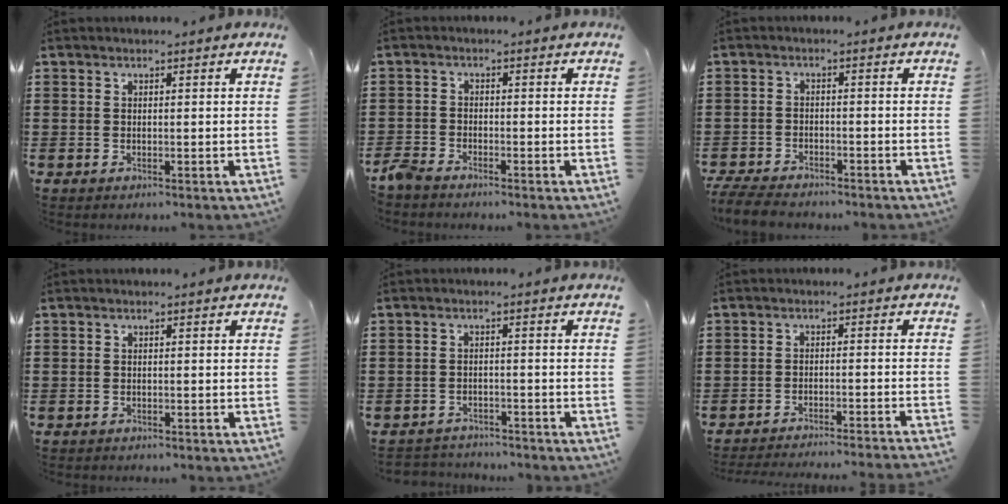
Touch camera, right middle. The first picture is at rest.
{"total": 2.6, "force": [-2.5, 0.4, 0.8], "torque": [-0.037, -0.005, -0.057]}
{"total": 4.5, "force": [-4.3, 0.8, 1.0], "torque": [-0.027, 0.000, -0.089]}
{"total": 0.6, "force": [-0.6, 0.1, -0.1], "torque": [-0.001, 0.000, -0.014]}
{"total": 2.4, "force": [-2.4, 0.4, -0.2], "torque": [-0.006, -0.004, -0.052]}
{"total": 3.1, "force": [-3.1, -0.5, 0.4], "torque": [-0.010, -0.003, -0.064]}